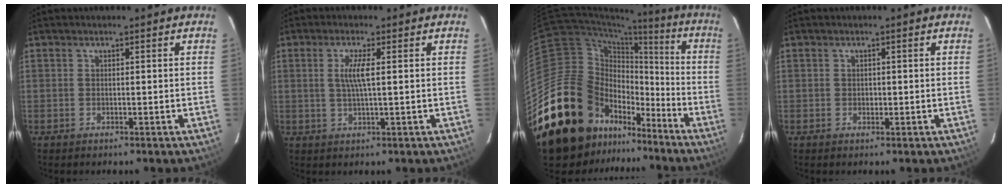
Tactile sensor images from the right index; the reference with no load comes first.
{"total": 3.9, "force": [0.6, 0.1, 3.8], "torque": [-0.076, -0.002, 0.012]}
{"total": 24.2, "force": [-15.0, 16.0, 10.0], "torque": [-0.226, 0.042, -0.238]}
{"total": 0.8, "force": [-0.1, 0.8, 0.2], "torque": [-0.002, 0.001, -0.001]}